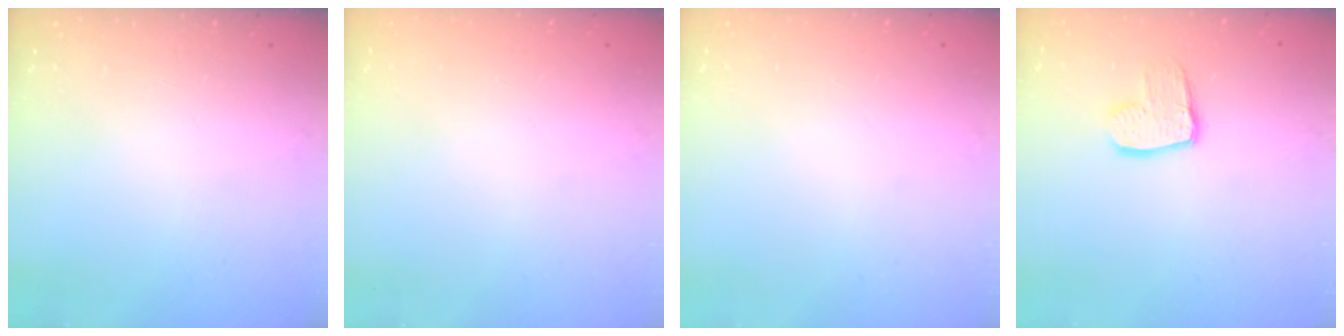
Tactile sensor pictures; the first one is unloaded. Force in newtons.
{"total": 0.0}
{"total": 0.0}
{"total": 10.1, "press": 10.0, "slide": 0.8}